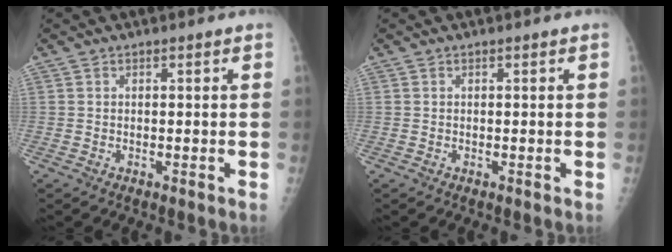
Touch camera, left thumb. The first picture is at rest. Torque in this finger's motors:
{"motor_torque": [0.02, 0.33, 0.00, 0.00, 0.00]}